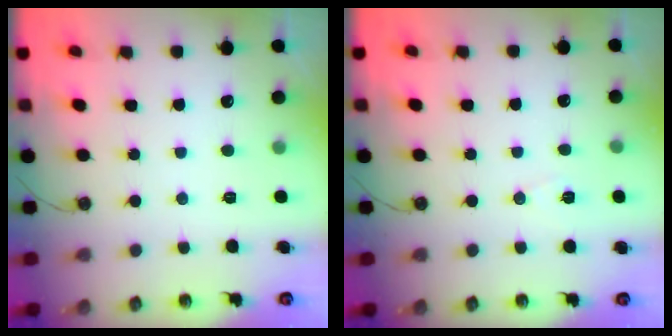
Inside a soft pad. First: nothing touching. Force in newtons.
{"total": 6.4, "press": 4.6, "slide": 4.5}